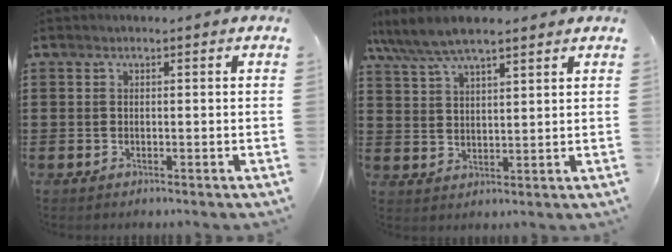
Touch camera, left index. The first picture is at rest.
{"total": 6.6, "force": [5.6, 1.6, 3.1], "torque": [-0.077, -0.013, 0.101]}